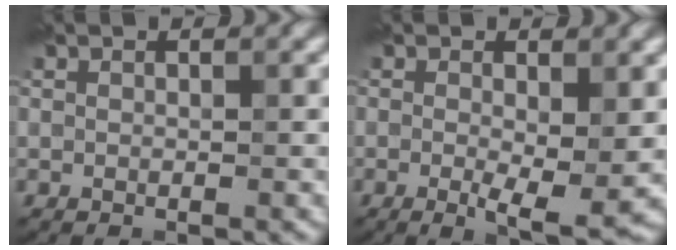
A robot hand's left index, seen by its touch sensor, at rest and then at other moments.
{"total": 4.0, "force": [-0.4, 0.9, 3.9], "torque": [-0.059, -0.013, -0.007]}